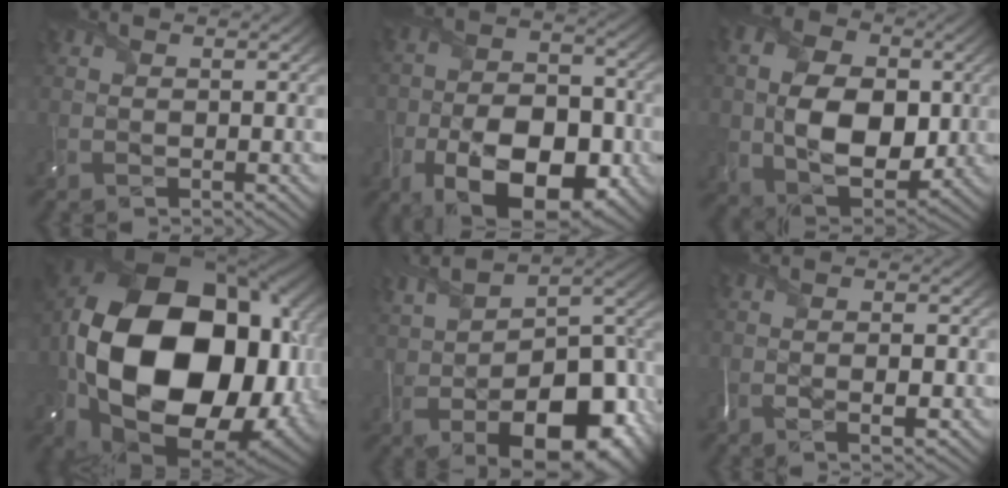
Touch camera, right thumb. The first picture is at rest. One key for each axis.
{"total": 14.8, "fx": -6.8, "fy": 8.6, "fz": 10.0, "tx": -0.145, "ty": -0.032, "tz": -0.112}
{"total": 11.9, "fx": -0.7, "fy": 8.1, "fz": 8.7, "tx": -0.179, "ty": -0.015, "tz": -0.004}
{"total": 22.8, "fx": -2.3, "fy": 15.7, "fz": 16.5, "tx": -0.388, "ty": -0.054, "tz": -0.004}
{"total": 17.3, "fx": -3.5, "fy": 9.7, "fz": 13.9, "tx": -0.209, "ty": -0.039, "tz": -0.022}
{"total": 2.3, "fx": -0.7, "fy": 0.1, "fz": 2.2, "tx": -0.037, "ty": -0.004, "tz": -0.013}